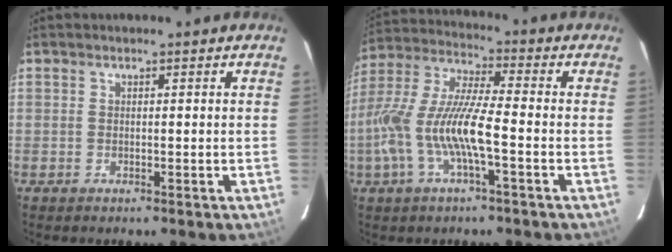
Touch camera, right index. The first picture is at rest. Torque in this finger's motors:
{"motor_torque": [1.45, -0.69, 1.05, 0.21]}